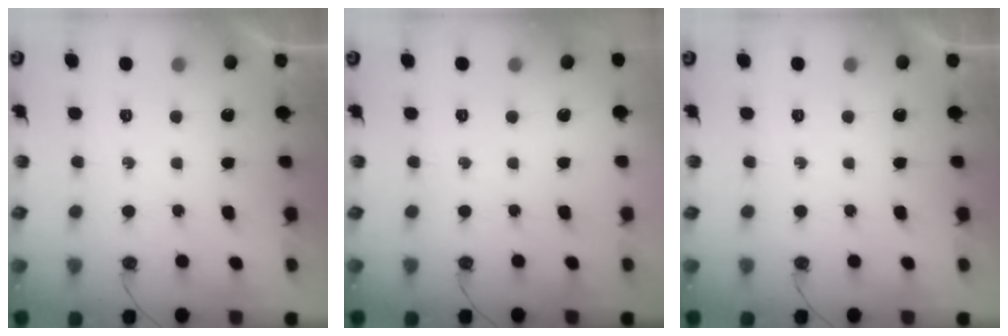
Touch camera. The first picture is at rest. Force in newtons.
{"total": 0.0}
{"total": 0.0}